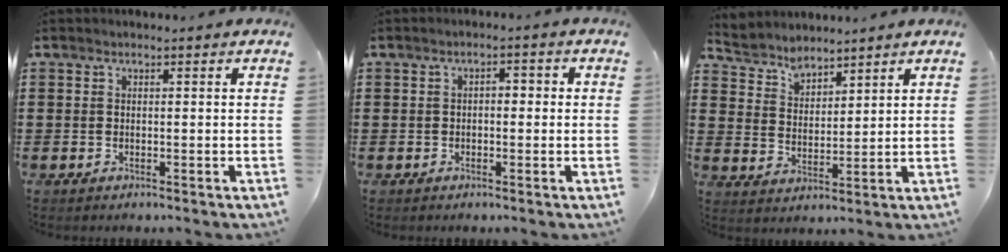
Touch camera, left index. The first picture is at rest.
{"total": 1.7, "force": [-0.7, 0.7, 1.4], "torque": [-0.028, 0.003, -0.016]}
{"total": 4.2, "force": [3.9, 1.5, 0.0], "torque": [-0.020, -0.011, 0.071]}